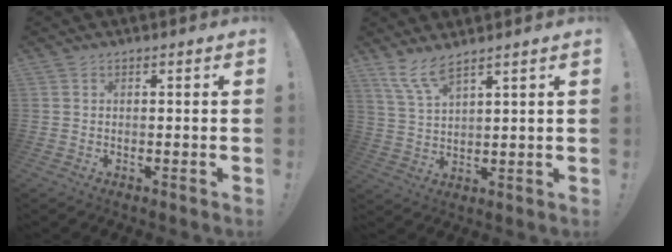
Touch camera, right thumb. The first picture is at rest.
{"total": 7.2, "force": [5.5, 1.4, 4.3], "torque": [-0.086, -0.026, 0.102]}